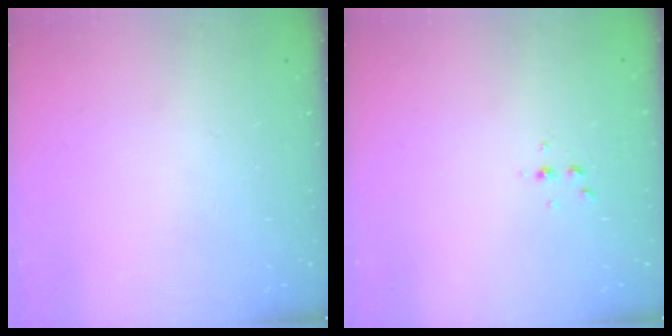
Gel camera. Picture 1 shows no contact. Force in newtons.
{"total": 2.6, "press": 2.6, "slide": 0.3}